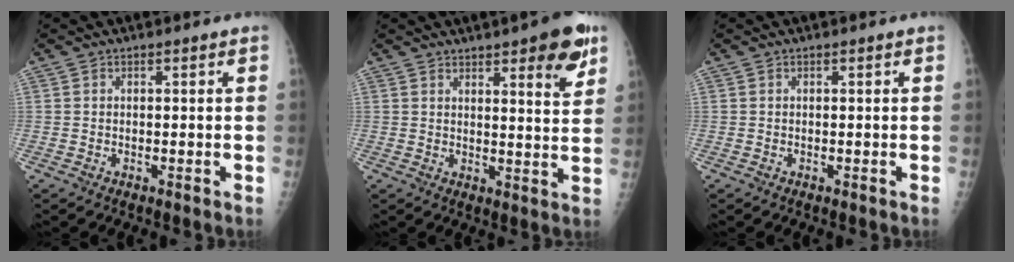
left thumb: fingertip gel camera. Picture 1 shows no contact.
{"total": 9.8, "force": [5.7, 2.7, 7.5], "torque": [-0.076, -0.028, 0.072]}
{"total": 0.0}